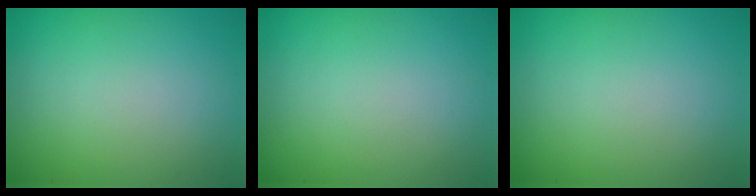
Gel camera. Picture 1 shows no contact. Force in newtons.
{"total": 0.0}
{"total": 0.0}